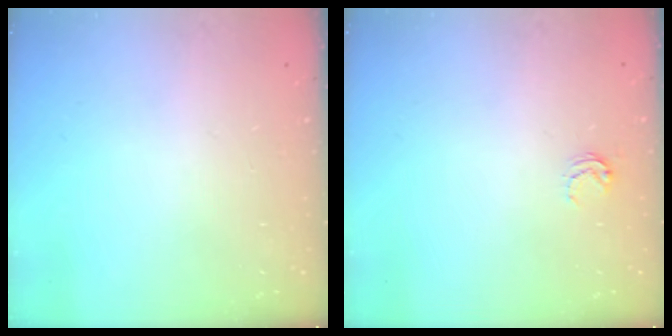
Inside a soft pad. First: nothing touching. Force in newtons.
{"total": 3.8, "press": 3.8, "slide": 0.3}